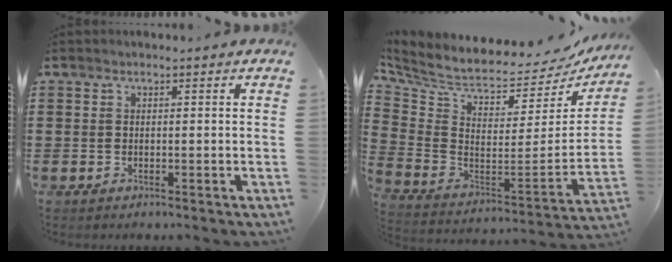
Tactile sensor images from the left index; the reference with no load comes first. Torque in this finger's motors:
{"motor_torque": [2.14, 0.00, 1.05, 0.21]}